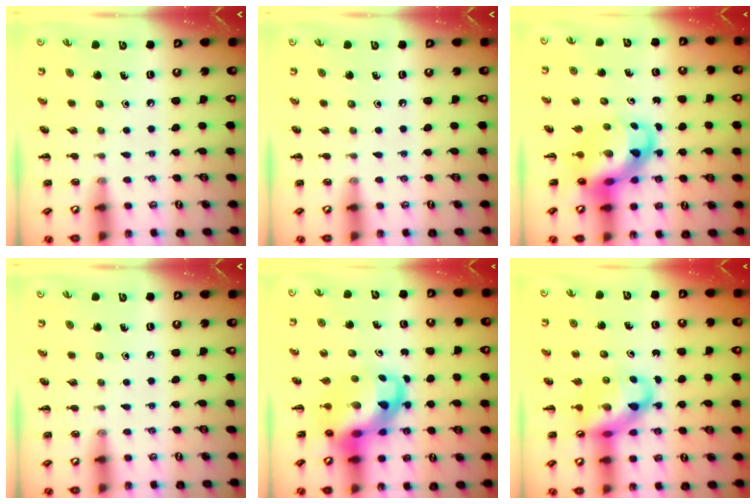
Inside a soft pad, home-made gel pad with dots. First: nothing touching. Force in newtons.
{"total": 0.0}
{"total": 7.4, "press": 7.1, "slide": 2.1}
{"total": 0.0}
{"total": 8.4, "press": 8.1, "slide": 2.3}
{"total": 10.2, "press": 9.8, "slide": 2.8}